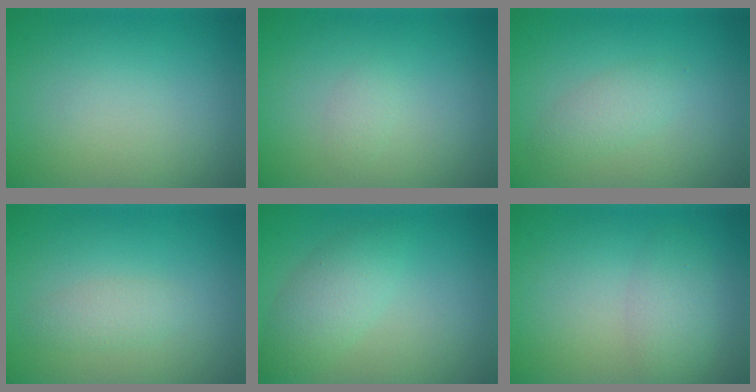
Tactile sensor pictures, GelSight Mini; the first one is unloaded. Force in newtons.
{"total": 0.8, "press": 0.8, "slide": 0.0}
{"total": 1.7, "press": 1.7, "slide": 0.1}
{"total": 1.4, "press": 1.4, "slide": 0.1}
{"total": 3.0, "press": 3.0, "slide": 0.1}
{"total": 2.5, "press": 2.5, "slide": 0.1}